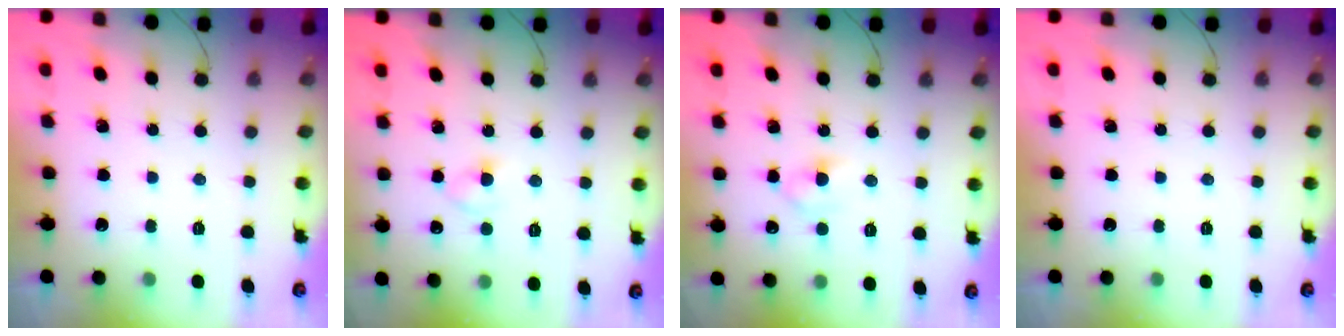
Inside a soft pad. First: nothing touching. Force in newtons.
{"total": 2.4, "press": 2.1, "slide": 1.0}
{"total": 3.9, "press": 3.6, "slide": 1.4}
{"total": 0.0}